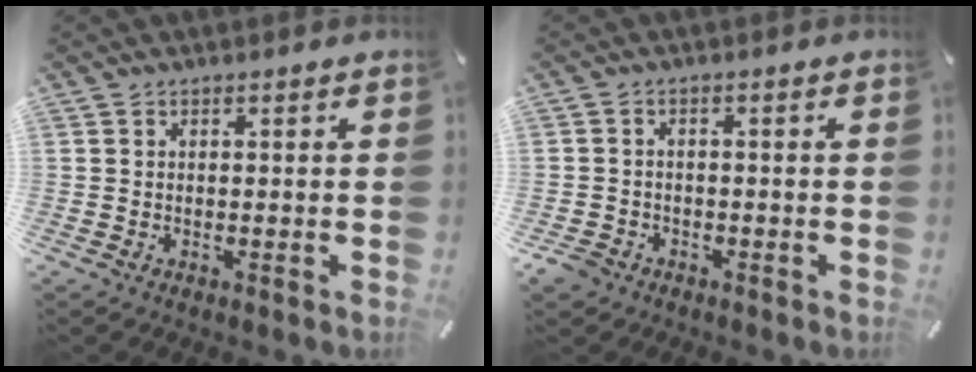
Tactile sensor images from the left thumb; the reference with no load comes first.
{"total": 3.0, "force": [-1.9, 2.1, 0.8], "torque": [-0.028, 0.005, -0.043]}